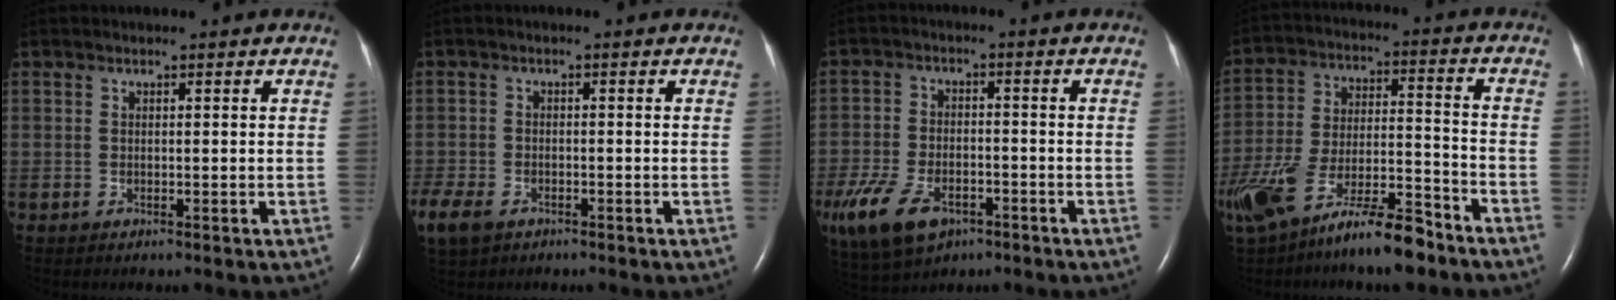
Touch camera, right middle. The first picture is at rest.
{"total": 8.7, "force": [-5.2, 5.5, 4.2], "torque": [-0.114, -0.012, -0.086]}
{"total": 15.4, "force": [-8.3, 8.8, 9.4], "torque": [-0.237, -0.014, -0.138]}
{"total": 18.8, "force": [-13.9, 4.8, 11.6], "torque": [-0.245, -0.002, -0.250]}